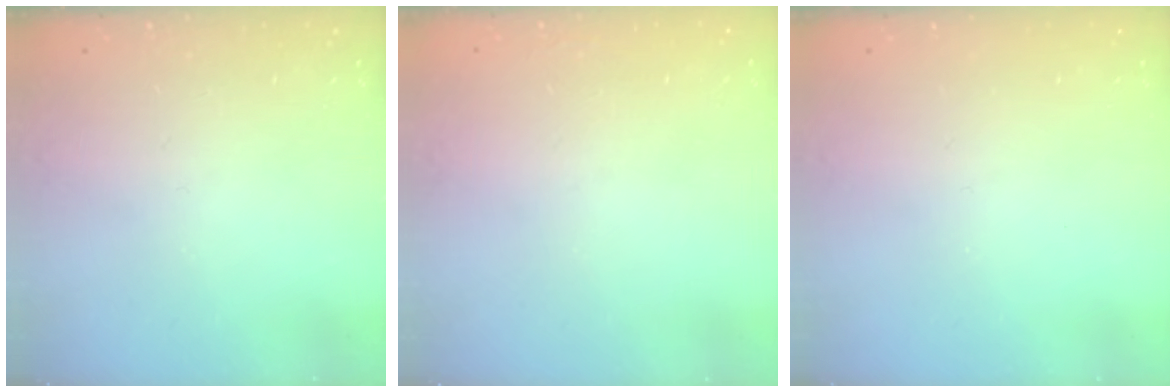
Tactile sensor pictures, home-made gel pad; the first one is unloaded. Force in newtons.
{"total": 1.6, "press": 1.6, "slide": 0.0}
{"total": 0.0}